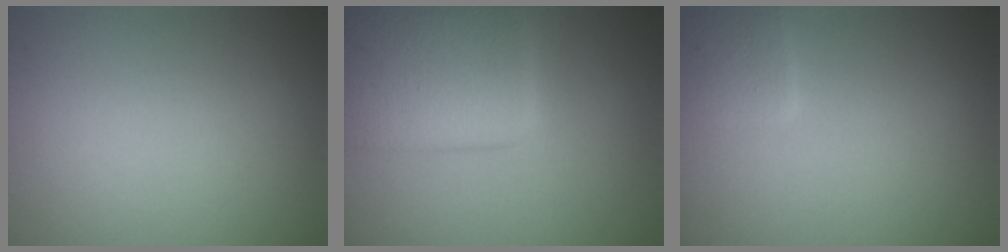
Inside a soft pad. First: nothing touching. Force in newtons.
{"total": 8.0, "press": 8.0, "slide": 0.3}
{"total": 2.1, "press": 2.1, "slide": 0.1}